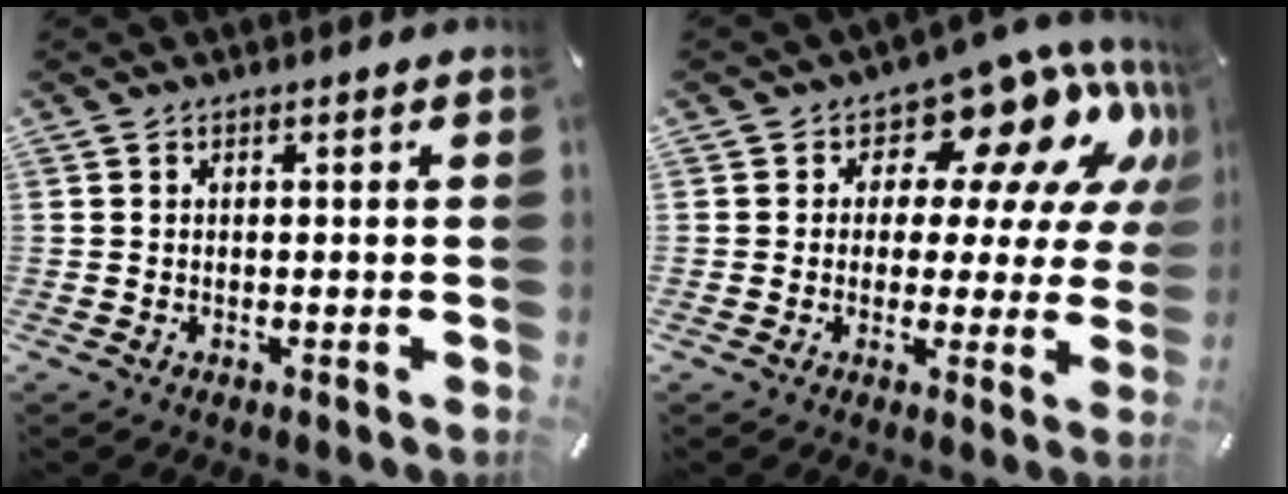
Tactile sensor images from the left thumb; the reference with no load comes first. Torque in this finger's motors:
{"motor_torque": [0.54, 0.41, 0.71, 0.29, 0.06]}